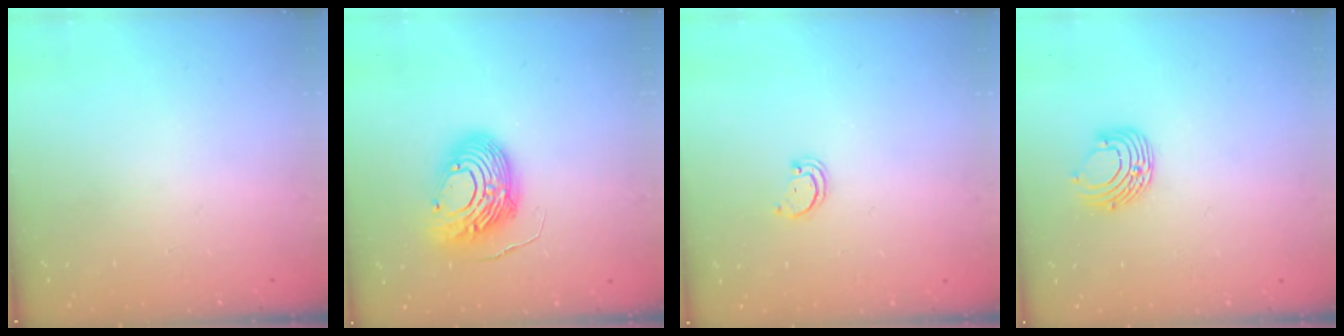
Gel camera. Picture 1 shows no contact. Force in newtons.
{"total": 14.0, "press": 14.0, "slide": 1.1}
{"total": 1.5, "press": 1.5, "slide": 0.1}
{"total": 8.2, "press": 8.2, "slide": 0.8}